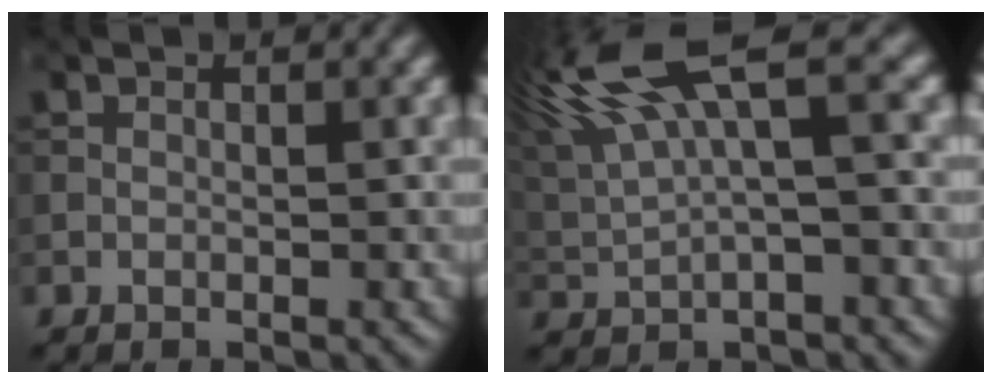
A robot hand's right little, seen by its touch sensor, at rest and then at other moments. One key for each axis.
{"total": 9.7, "fx": 4.4, "fy": 2.6, "fz": 8.2, "tx": -0.179, "ty": 0.025, "tz": 0.083}